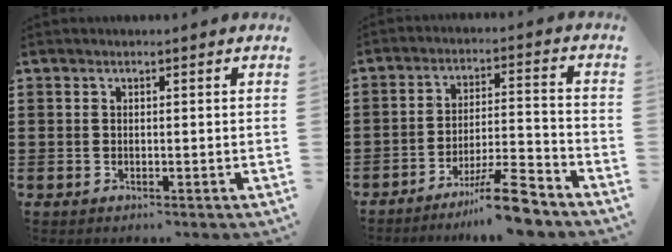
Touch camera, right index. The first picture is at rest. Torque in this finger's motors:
{"motor_torque": [0.31, -0.29, 0.29, 0.08]}